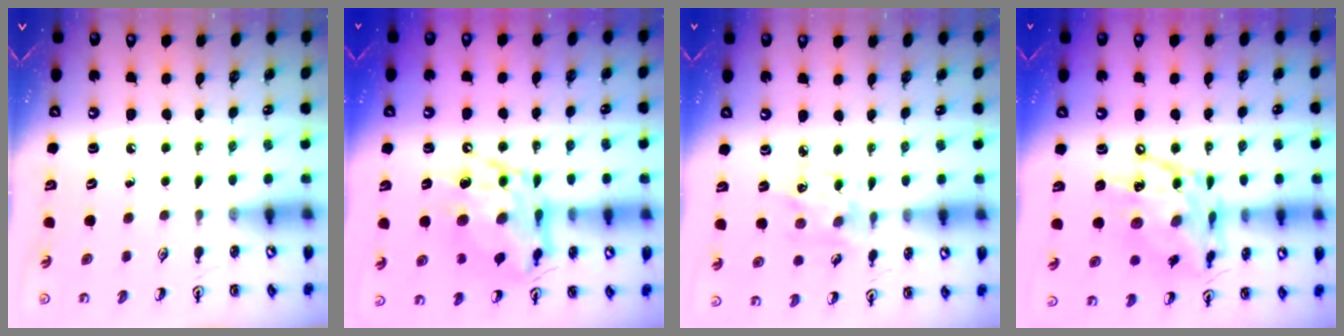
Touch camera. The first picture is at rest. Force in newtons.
{"total": 14.3, "press": 14.2, "slide": 1.3}
{"total": 2.9, "press": 2.9, "slide": 0.7}
{"total": 16.0, "press": 16.0, "slide": 1.0}